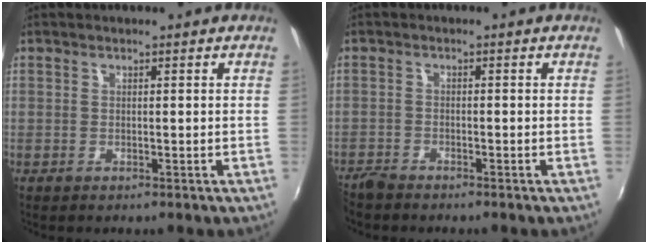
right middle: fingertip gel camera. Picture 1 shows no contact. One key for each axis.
{"total": 2.7, "fx": -2.5, "fy": 0.6, "fz": 0.6, "tx": -0.022, "ty": -0.010, "tz": -0.053}